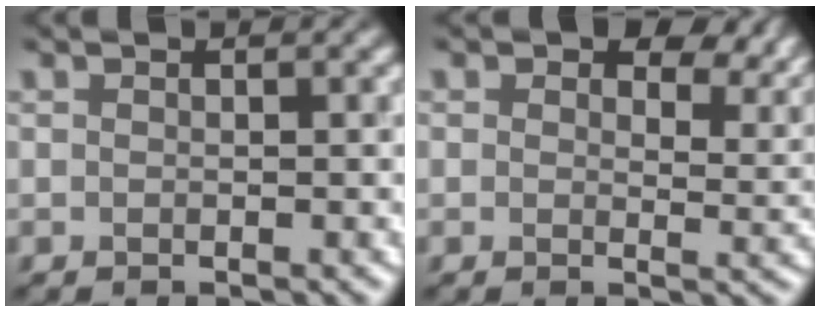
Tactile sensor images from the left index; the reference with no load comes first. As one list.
[{"total": 7.8, "force": [4.9, 4.1, 4.5], "torque": [-0.054, -0.005, 0.070]}]